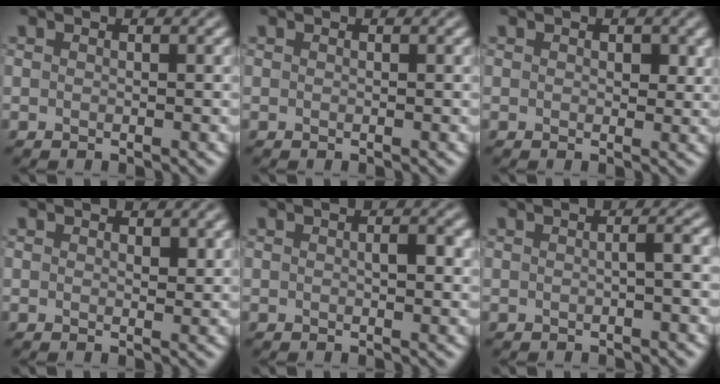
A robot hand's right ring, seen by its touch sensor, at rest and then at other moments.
{"total": 0.0}
{"total": 1.3, "force": [0.6, 0.8, 0.8], "torque": [-0.008, -0.002, 0.009]}
{"total": 1.0, "force": [0.7, 0.5, 0.5], "torque": [-0.006, -0.003, 0.011]}
{"total": 1.6, "force": [0.3, 0.6, 1.4], "torque": [-0.020, 0.001, 0.005]}
{"total": 1.8, "force": [0.1, 0.6, 1.7], "torque": [-0.018, 0.007, -0.005]}